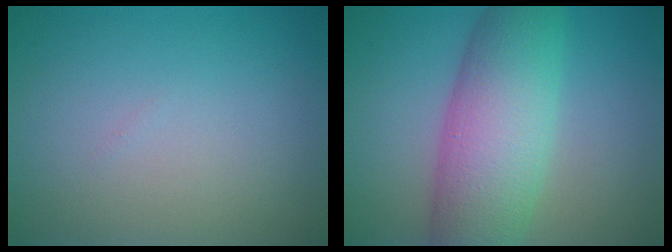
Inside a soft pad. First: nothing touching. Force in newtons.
{"total": 9.0, "press": 9.0, "slide": 0.1}